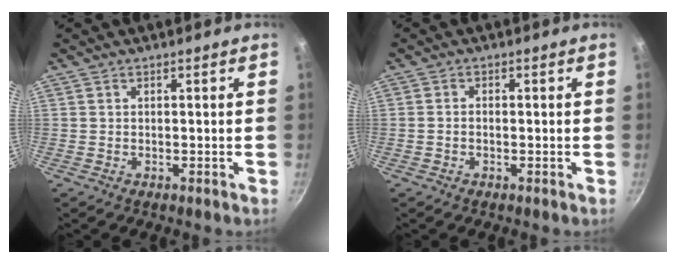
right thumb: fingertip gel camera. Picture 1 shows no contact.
{"total": 1.2, "force": [-0.4, 0.8, 0.8], "torque": [-0.018, 0.007, -0.009]}